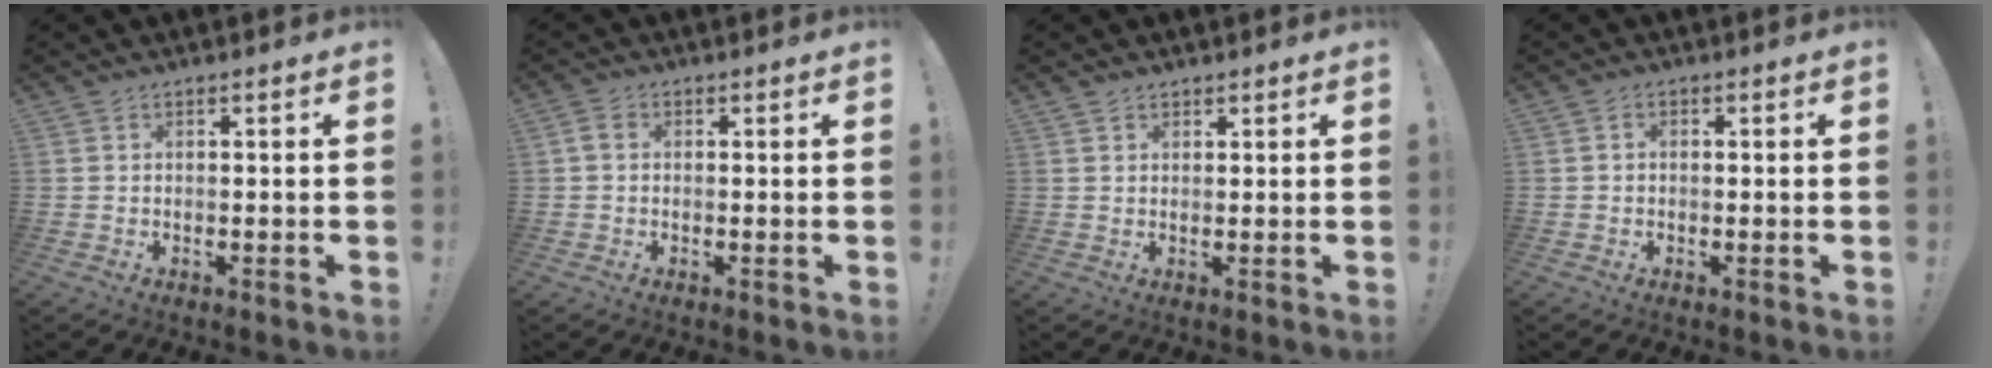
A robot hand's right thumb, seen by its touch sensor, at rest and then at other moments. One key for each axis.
{"total": 2.5, "fx": 0.2, "fy": 2.0, "fz": 1.6, "tx": -0.034, "ty": 0.008, "tz": 0.006}
{"total": 1.5, "fx": 1.1, "fy": 0.9, "fz": 0.2, "tx": 0.008, "ty": -0.007, "tz": 0.019}
{"total": 1.0, "fx": -0.4, "fy": 0.8, "fz": 0.5, "tx": -0.011, "ty": 0.005, "tz": -0.007}